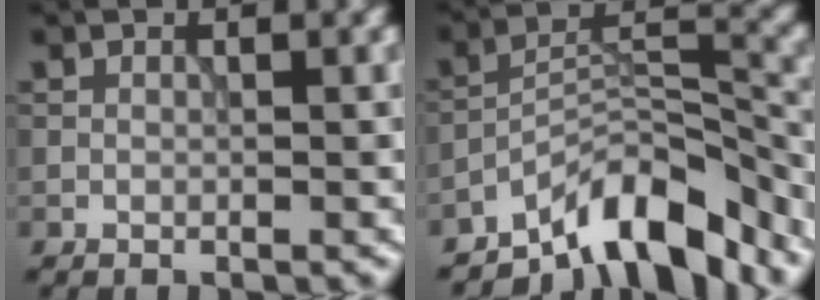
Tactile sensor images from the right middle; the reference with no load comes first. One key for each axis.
{"total": 8.7, "fx": -6.8, "fy": 2.6, "fz": 4.9, "tx": -0.060, "ty": 0.008, "tz": -0.127}